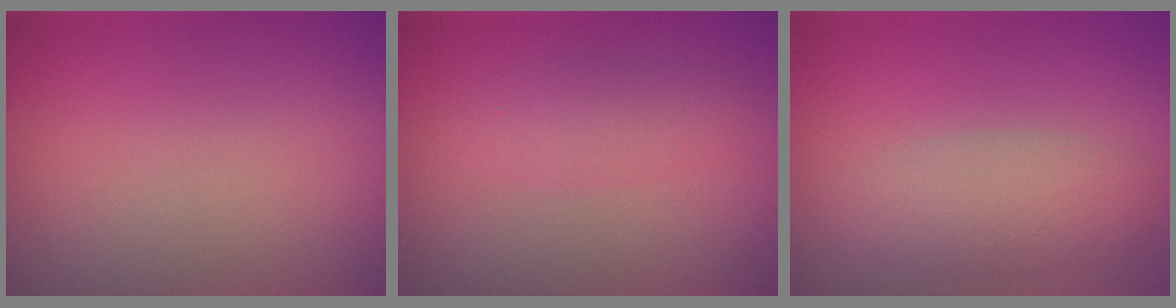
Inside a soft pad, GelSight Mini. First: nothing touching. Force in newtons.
{"total": 1.0, "press": 1.0, "slide": 0.0}
{"total": 3.4, "press": 3.4, "slide": 0.0}